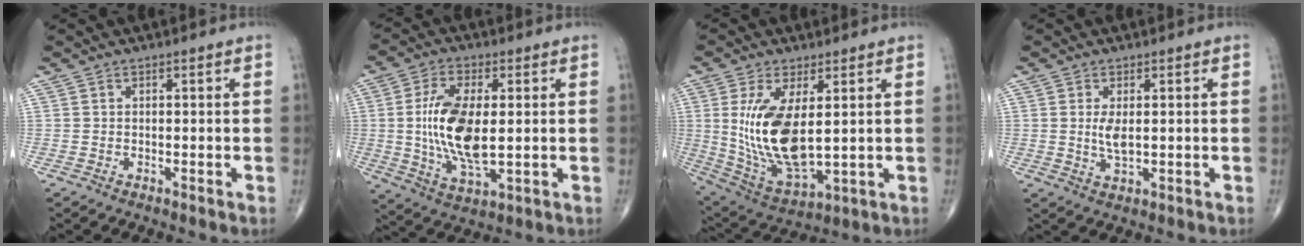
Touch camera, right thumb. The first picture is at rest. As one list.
[{"total": 14.3, "force": [0.5, 6.2, 12.9], "torque": [-0.256, -0.014, 0.014]}, {"total": 15.9, "force": [2.0, 6.9, 14.3], "torque": [-0.282, -0.025, 0.058]}, {"total": 2.2, "force": [0.4, 0.9, 2.0], "torque": [-0.038, -0.006, 0.010]}]